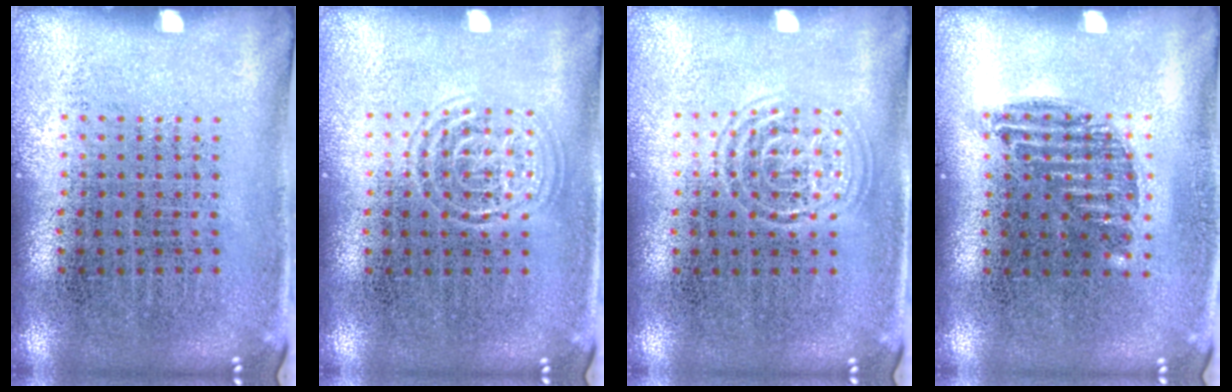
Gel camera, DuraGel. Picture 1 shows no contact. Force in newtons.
{"total": 1.5, "press": 1.4, "slide": 0.1}
{"total": 1.4, "press": 1.4, "slide": 0.1}
{"total": 0.9, "press": 0.8, "slide": 0.4}